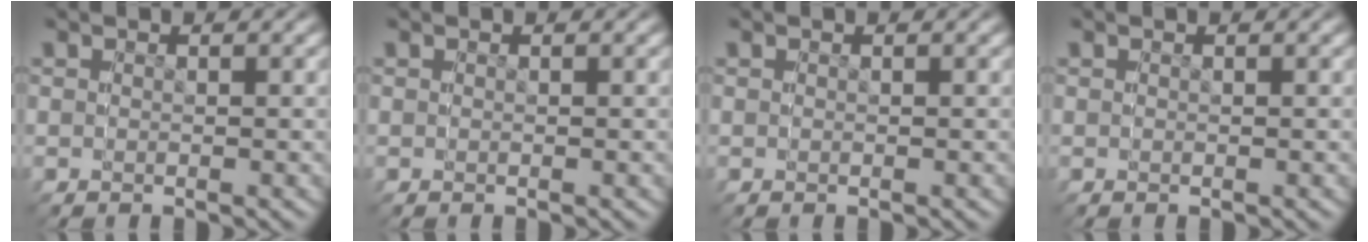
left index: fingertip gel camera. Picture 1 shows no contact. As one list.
[{"total": 0.0}, {"total": 0.0}, {"total": 0.0}]